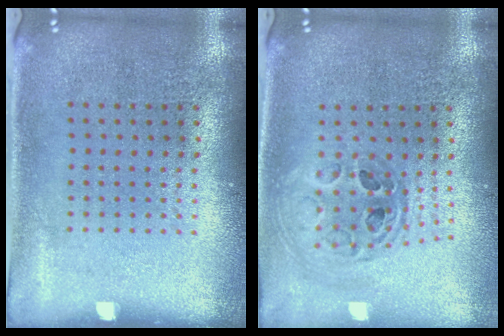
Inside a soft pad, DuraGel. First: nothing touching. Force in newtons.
{"total": 1.0, "press": 0.9, "slide": 0.3}